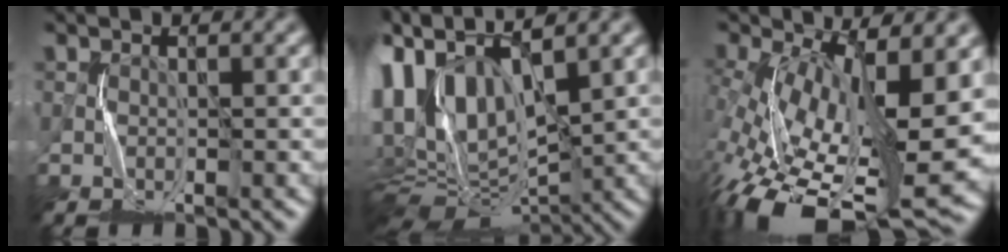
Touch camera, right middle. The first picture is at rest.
{"total": 12.4, "force": [1.7, 7.3, 9.9], "torque": [-0.205, 0.009, 0.040]}
{"total": 13.9, "force": [-3.6, 6.4, 11.8], "torque": [-0.240, -0.032, -0.053]}